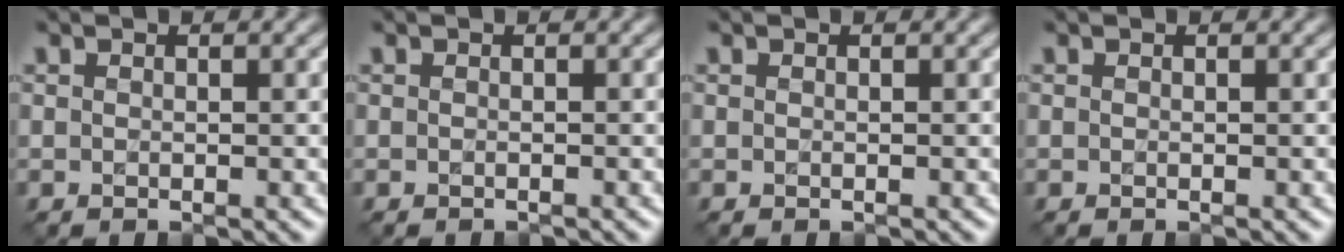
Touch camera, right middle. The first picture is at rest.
{"total": 0.7, "force": [-0.7, -0.1, 0.0], "torque": [0.002, -0.006, -0.012]}
{"total": 0.0}
{"total": 0.0}